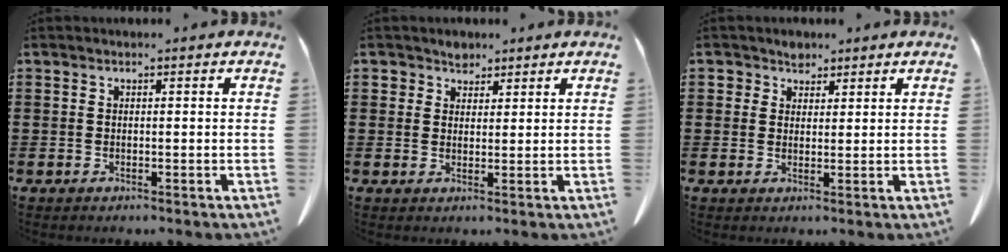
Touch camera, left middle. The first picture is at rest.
{"total": 2.7, "force": [2.1, 1.6, 0.4], "torque": [-0.008, 0.006, 0.038]}
{"total": 2.7, "force": [2.0, 1.8, 0.4], "torque": [-0.010, 0.008, 0.035]}